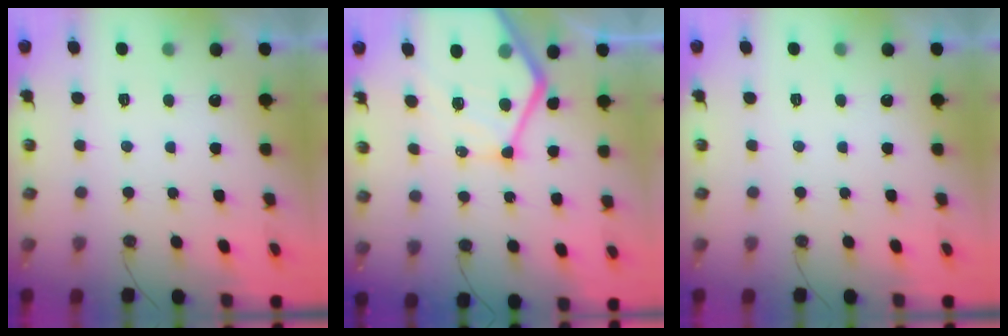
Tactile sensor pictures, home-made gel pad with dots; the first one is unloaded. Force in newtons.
{"total": 21.9, "press": 21.8, "slide": 2.4}
{"total": 0.0}